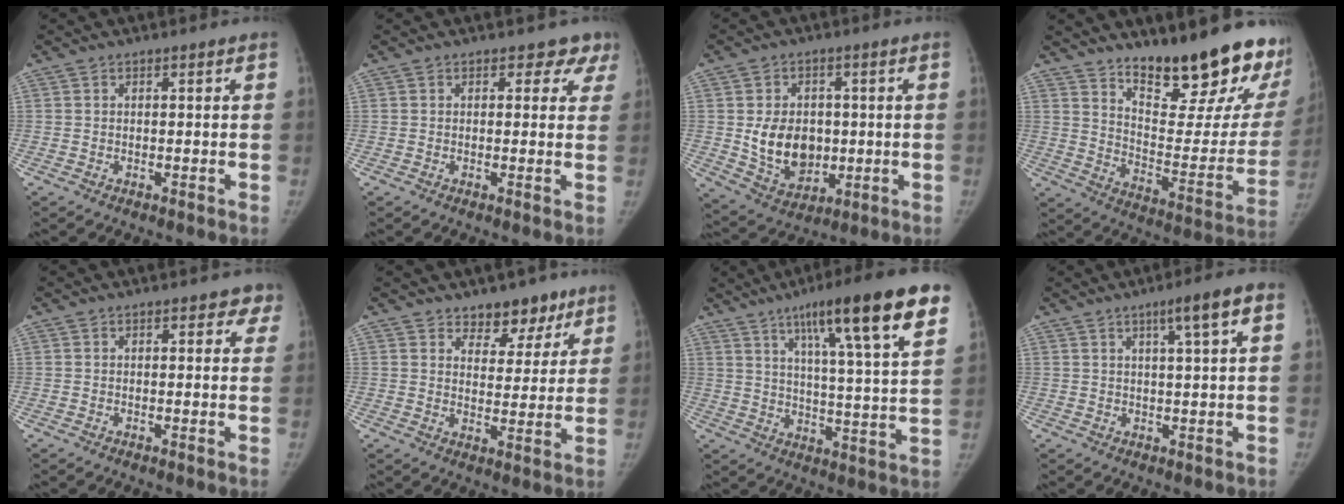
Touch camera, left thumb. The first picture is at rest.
{"total": 3.7, "force": [2.7, 2.5, 0.3], "torque": [0.036, -0.011, 0.009]}
{"total": 11.9, "force": [-0.1, 9.1, 7.7], "torque": [-0.088, -0.010, 0.016]}
{"total": 25.5, "force": [18.1, 7.4, 16.4], "torque": [-0.193, -0.120, 0.261]}
{"total": 2.8, "force": [1.8, 1.9, 0.9], "torque": [0.029, -0.005, 0.007]}
{"total": 7.6, "force": [5.5, 4.7, 2.5], "torque": [0.012, -0.030, 0.081]}
{"total": 21.2, "force": [11.9, 2.8, 17.3], "torque": [-0.238, -0.028, 0.176]}
{"total": 5.6, "force": [2.3, 0.2, 5.1], "torque": [-0.076, 0.004, 0.037]}